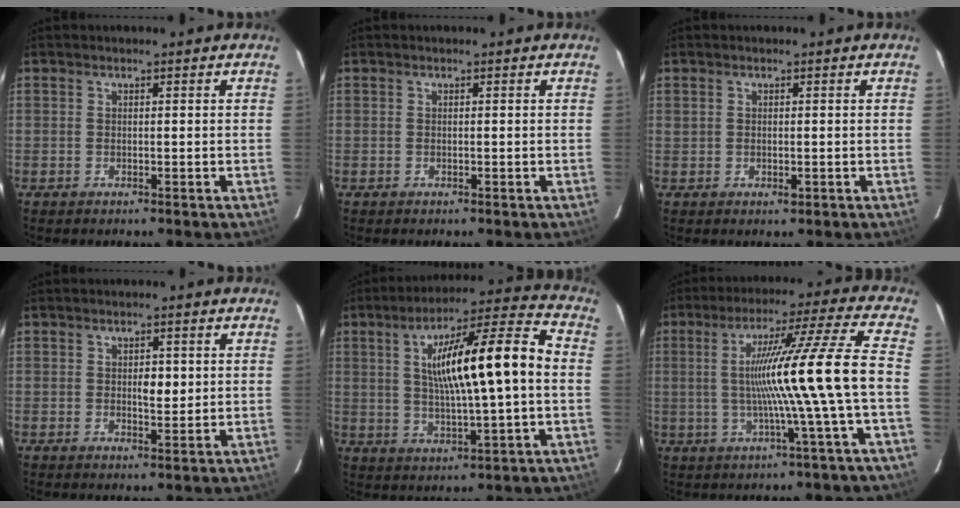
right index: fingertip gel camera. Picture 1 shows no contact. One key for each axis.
{"total": 0.0}
{"total": 1.1, "fx": -0.2, "fy": 0.6, "fz": 1.0, "tx": -0.020, "ty": -0.003, "tz": 0.002}
{"total": 2.8, "fx": 0.4, "fy": 1.3, "fz": 2.5, "tx": -0.035, "ty": 0.000, "tz": 0.007}
{"total": 17.1, "fx": 1.6, "fy": 1.4, "fz": 16.9, "tx": -0.279, "ty": 0.024, "tz": 0.024}
{"total": 14.8, "fx": -1.5, "fy": -2.7, "fz": 14.5, "tx": -0.237, "ty": 0.007, "tz": -0.025}